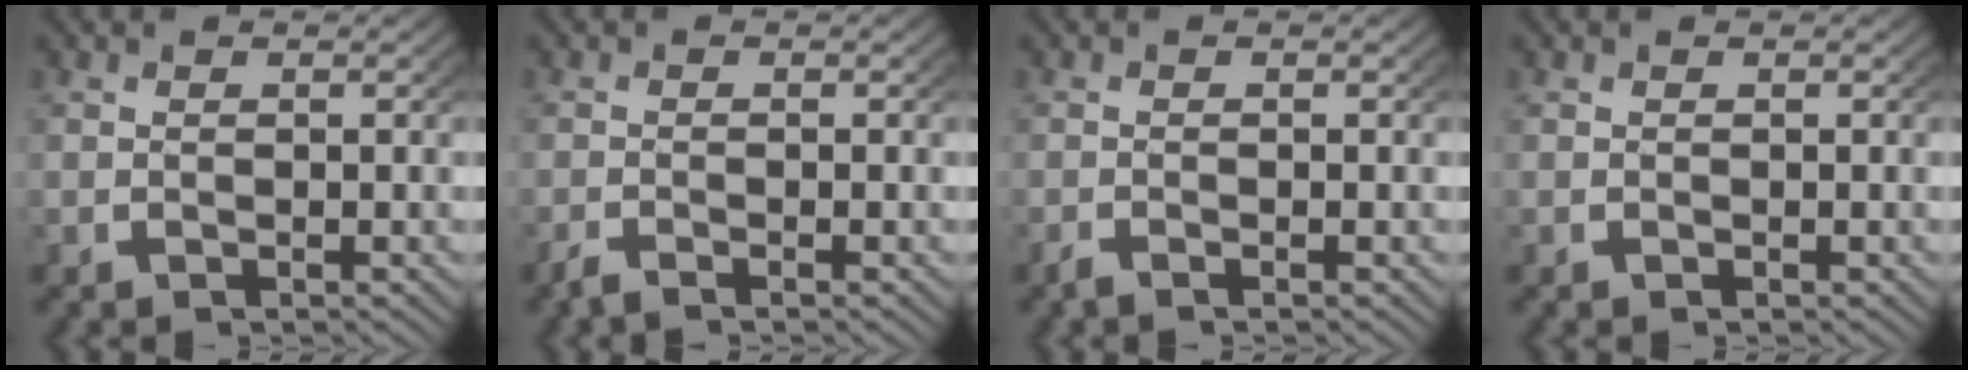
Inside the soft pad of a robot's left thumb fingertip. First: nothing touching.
{"total": 1.4, "force": [-1.3, 0.3, 0.6], "torque": [-0.006, -0.003, -0.026]}
{"total": 1.0, "force": [-0.9, 0.2, 0.4], "torque": [-0.004, -0.003, -0.019]}
{"total": 0.0}